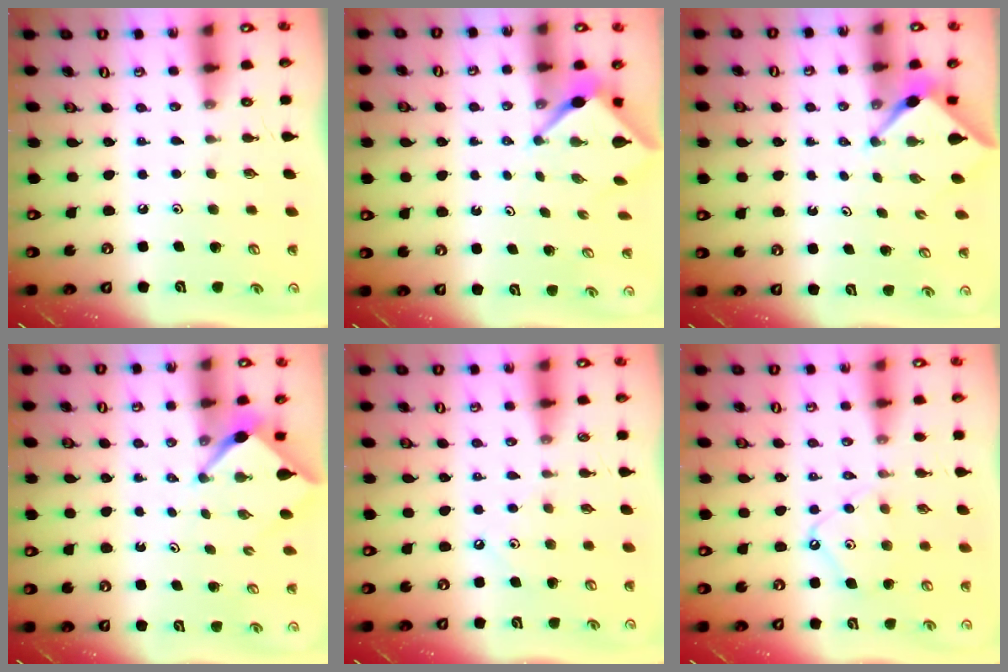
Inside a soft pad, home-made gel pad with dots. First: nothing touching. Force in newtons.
{"total": 3.1, "press": 3.1, "slide": 0.1}
{"total": 3.2, "press": 3.2, "slide": 0.3}
{"total": 2.6, "press": 2.6, "slide": 0.1}
{"total": 3.0, "press": 3.0, "slide": 0.4}
{"total": 9.3, "press": 9.2, "slide": 0.9}